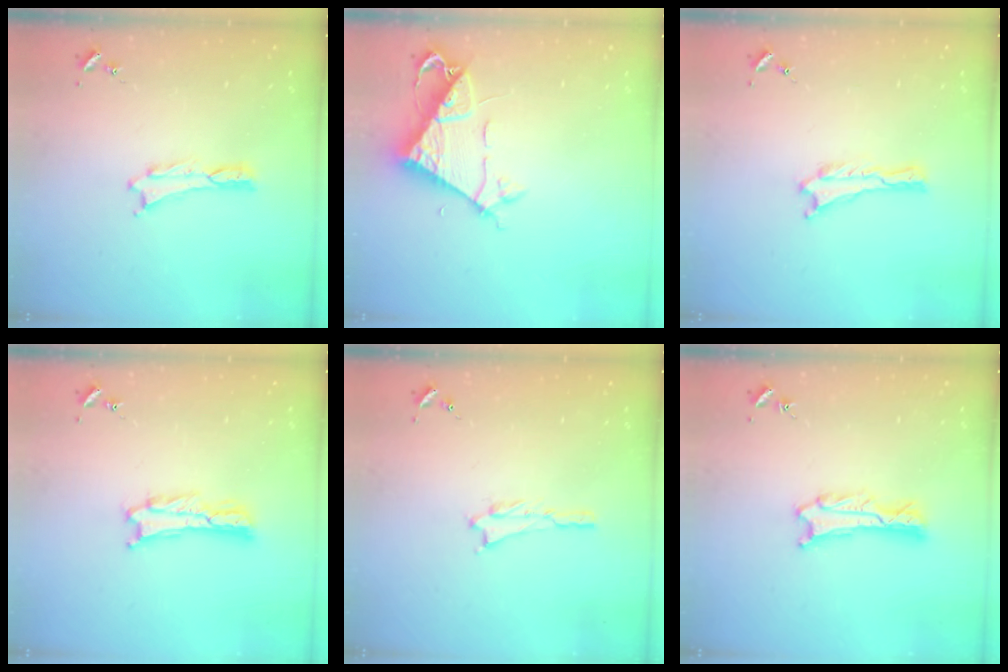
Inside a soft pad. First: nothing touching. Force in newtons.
{"total": 7.3, "press": 7.3, "slide": 0.3}
{"total": 0.0}
{"total": 1.6, "press": 1.6, "slide": 0.2}
{"total": 0.7, "press": 0.7, "slide": 0.1}
{"total": 1.2, "press": 1.2, "slide": 0.1}